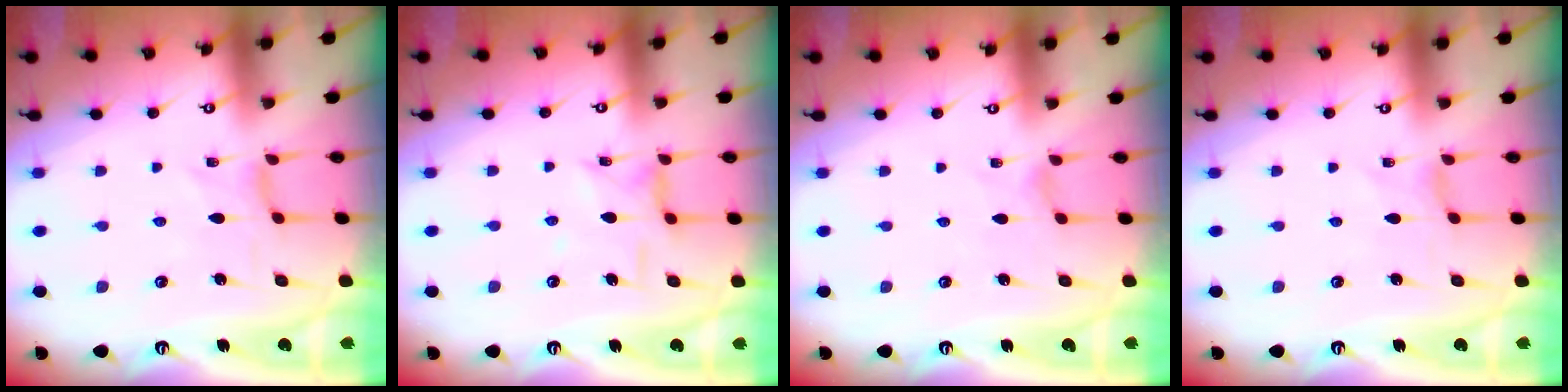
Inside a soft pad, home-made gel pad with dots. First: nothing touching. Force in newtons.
{"total": 4.2, "press": 4.2, "slide": 0.3}
{"total": 0.0}
{"total": 0.0}